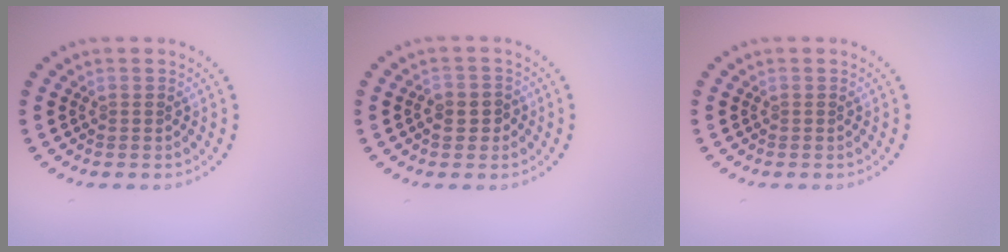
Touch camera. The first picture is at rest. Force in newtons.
{"total": 2.3, "press": 2.1, "slide": 0.8}
{"total": 0.0}